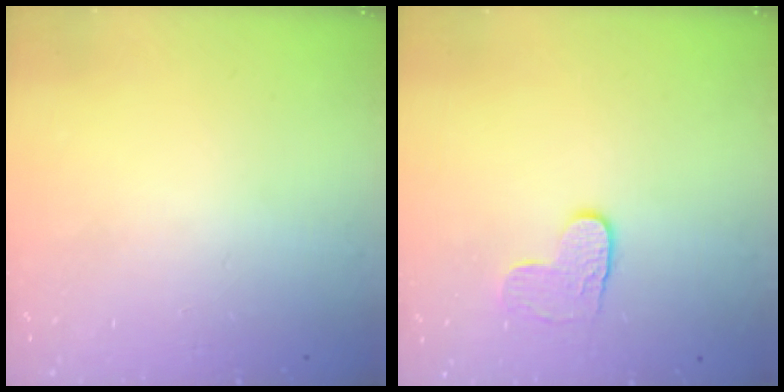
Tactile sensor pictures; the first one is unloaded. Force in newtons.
{"total": 5.2, "press": 5.2, "slide": 0.2}